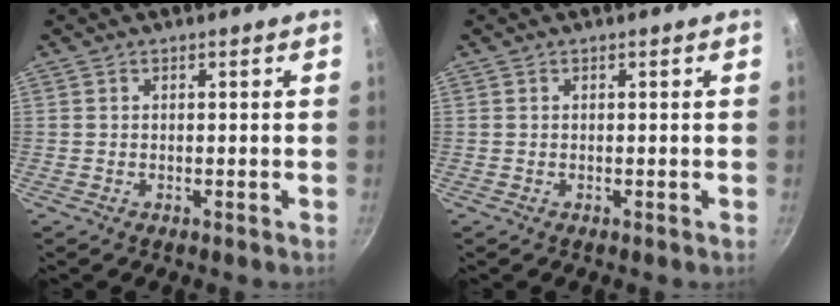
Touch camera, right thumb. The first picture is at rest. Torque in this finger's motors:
{"motor_torque": [0.00, 0.00, 0.00, 0.00, -0.01]}